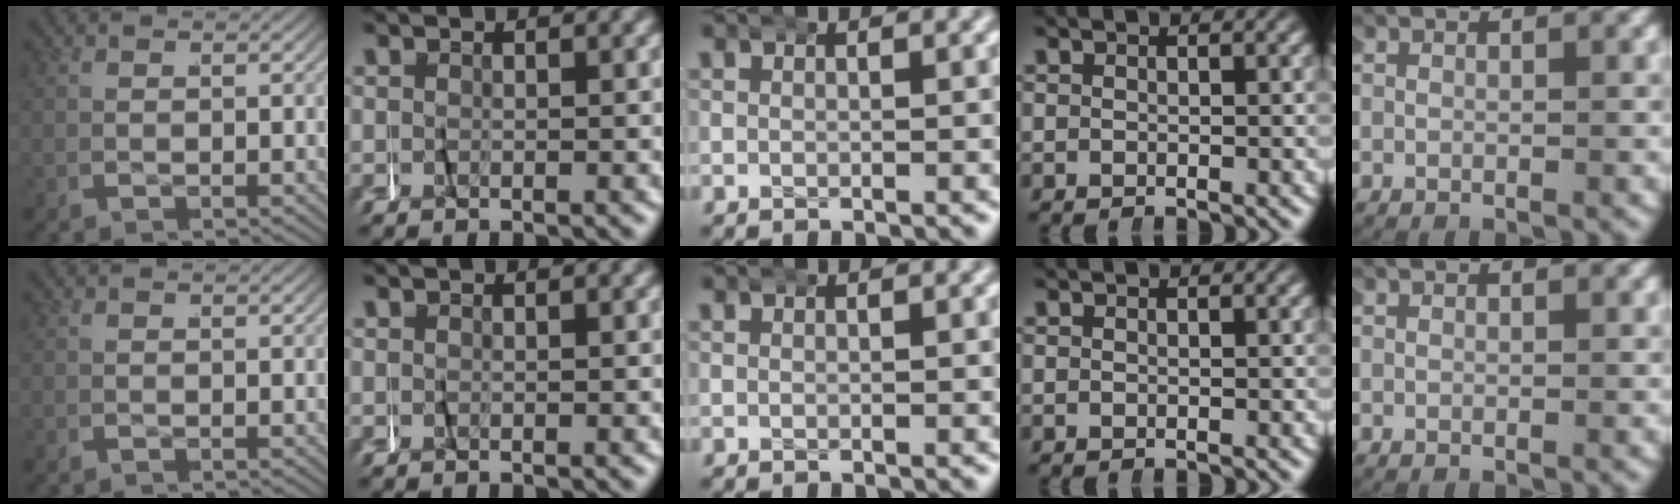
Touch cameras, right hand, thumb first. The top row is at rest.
{}